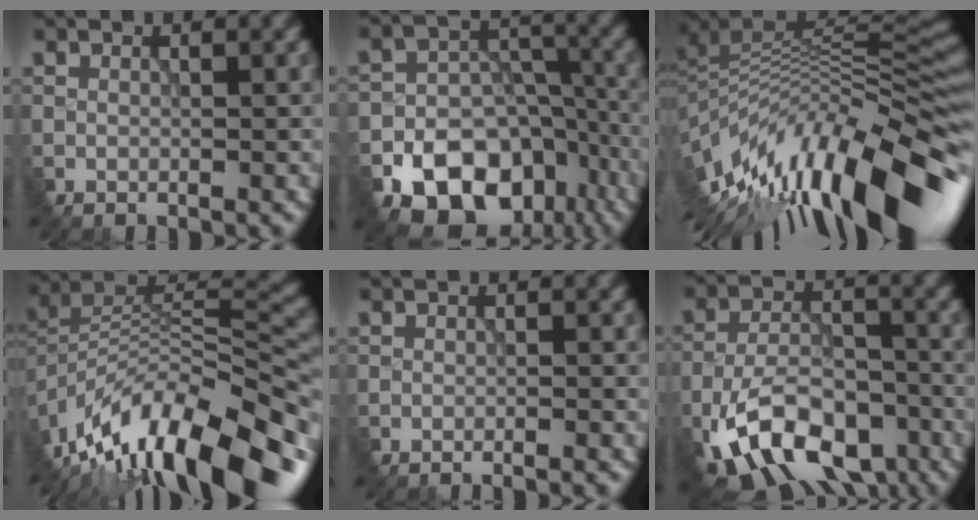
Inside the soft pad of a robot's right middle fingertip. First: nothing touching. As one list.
[{"total": 13.1, "force": [-7.9, 9.1, 5.3], "torque": [-0.094, -0.006, -0.105]}, {"total": 14.3, "force": [-4.9, 6.0, 12.1], "torque": [-0.202, 0.017, -0.078]}, {"total": 15.0, "force": [-8.9, 6.3, 10.3], "torque": [-0.193, 0.013, -0.145]}, {"total": 1.9, "force": [-1.7, 0.1, 0.8], "torque": [-0.007, 0.012, -0.029]}, {"total": 10.6, "force": [-6.4, 5.3, 6.7], "torque": [-0.132, -0.001, -0.111]}]